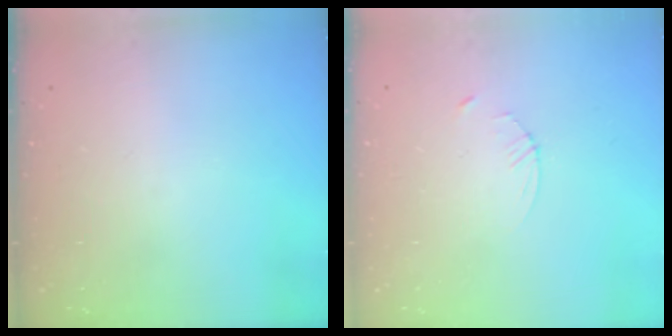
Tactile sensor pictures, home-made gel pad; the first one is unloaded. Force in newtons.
{"total": 2.3, "press": 2.3, "slide": 0.3}